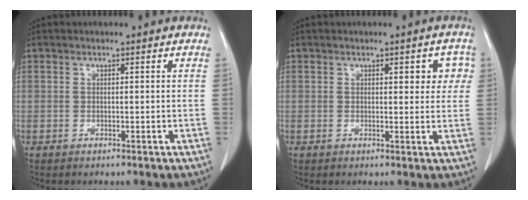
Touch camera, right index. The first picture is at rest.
{"total": 4.0, "force": [1.3, 1.9, 3.3], "torque": [-0.026, 0.010, 0.013]}